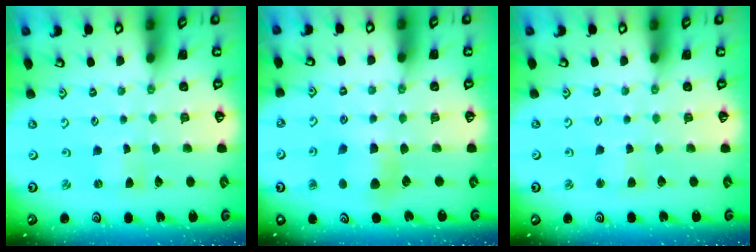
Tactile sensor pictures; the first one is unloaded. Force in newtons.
{"total": 6.6, "press": 6.5, "slide": 0.6}
{"total": 2.6, "press": 2.6, "slide": 0.4}